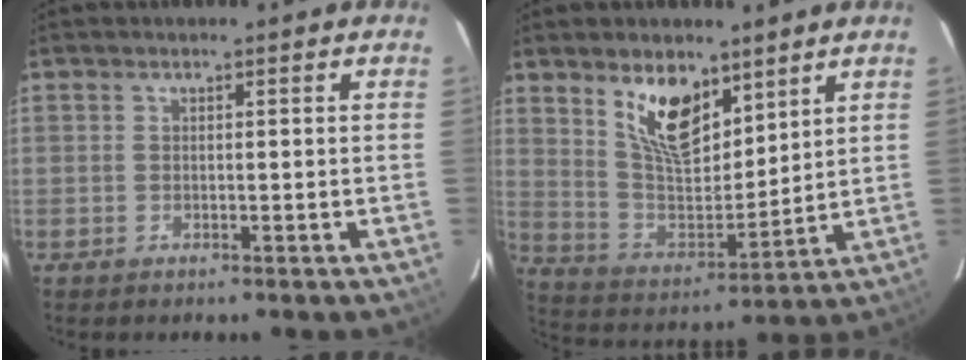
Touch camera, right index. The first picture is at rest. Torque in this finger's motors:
{"motor_torque": [1.10, 1.03, 0.35, 0.11]}